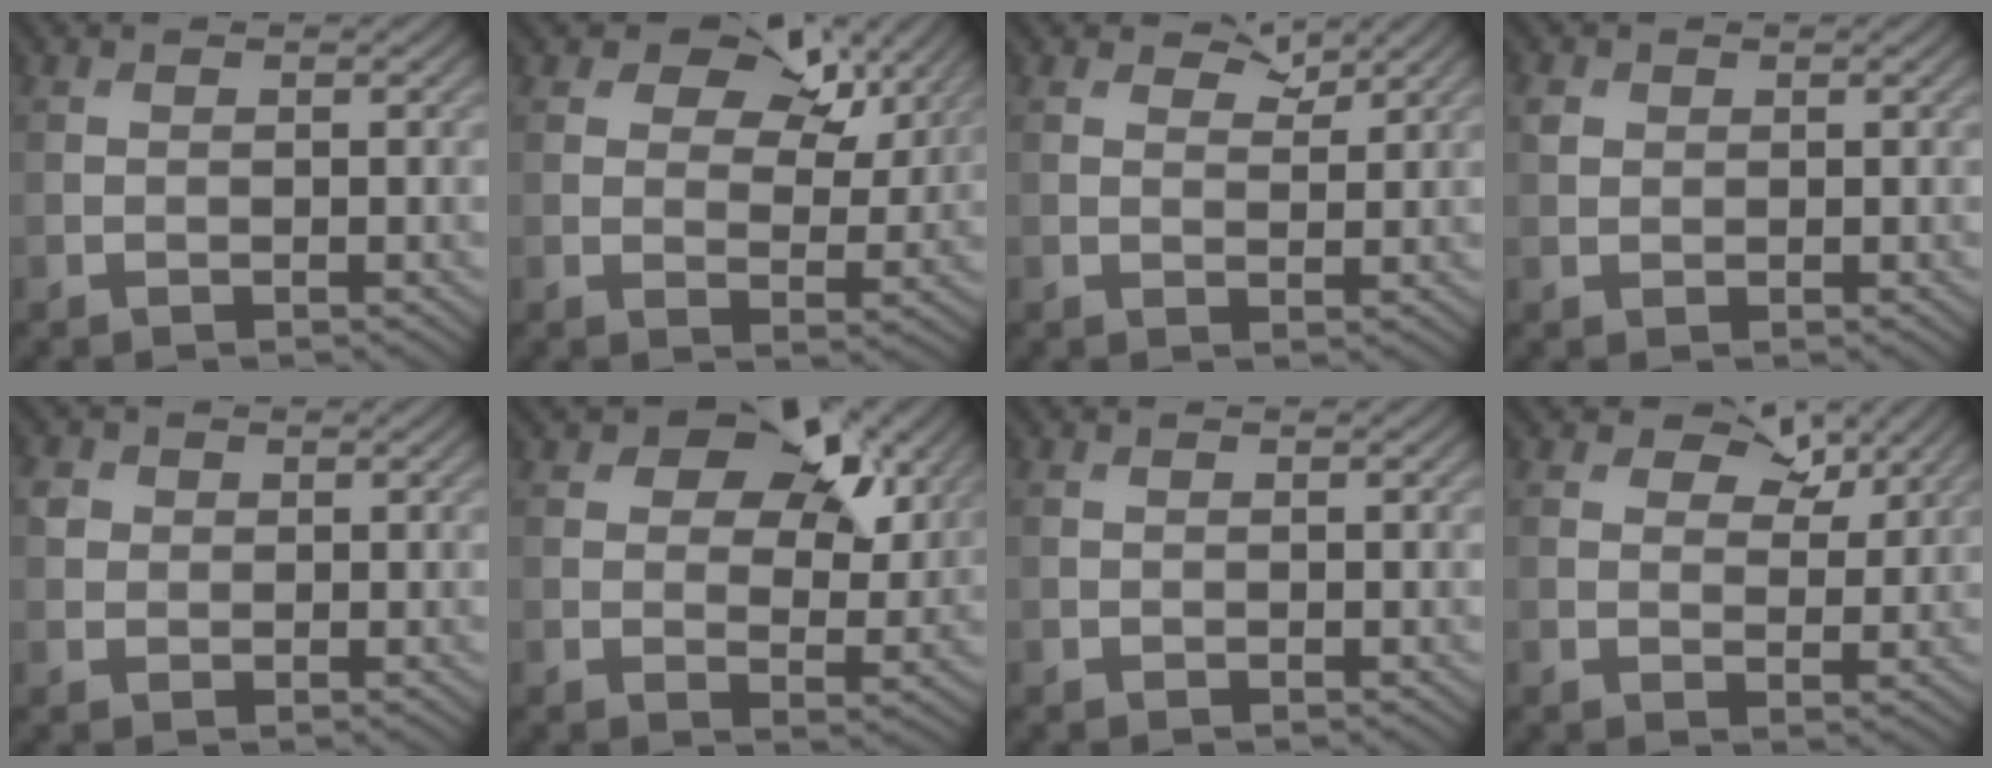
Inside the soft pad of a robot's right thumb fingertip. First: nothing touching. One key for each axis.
{"total": 9.4, "fx": 5.3, "fy": 5.4, "fz": 5.6, "tx": -0.090, "ty": 0.006, "tz": 0.080}
{"total": 2.6, "fx": 2.0, "fy": 1.1, "fz": 1.2, "tx": -0.018, "ty": -0.002, "tz": 0.037}
{"total": 1.2, "fx": 0.5, "fy": 1.0, "fz": 0.3, "tx": -0.008, "ty": -0.001, "tz": 0.008}
{"total": 1.8, "fx": 0.5, "fy": 1.7, "fz": 0.5, "tx": -0.011, "ty": -0.002, "tz": 0.005}
{"total": 11.5, "fx": 6.3, "fy": 6.3, "fz": 7.3, "tx": -0.111, "ty": 0.003, "tz": 0.095}
{"total": 0.0}
{"total": 5.3, "fx": 3.4, "fy": 2.9, "fz": 3.0, "tx": -0.042, "ty": -0.002, "tz": 0.050}